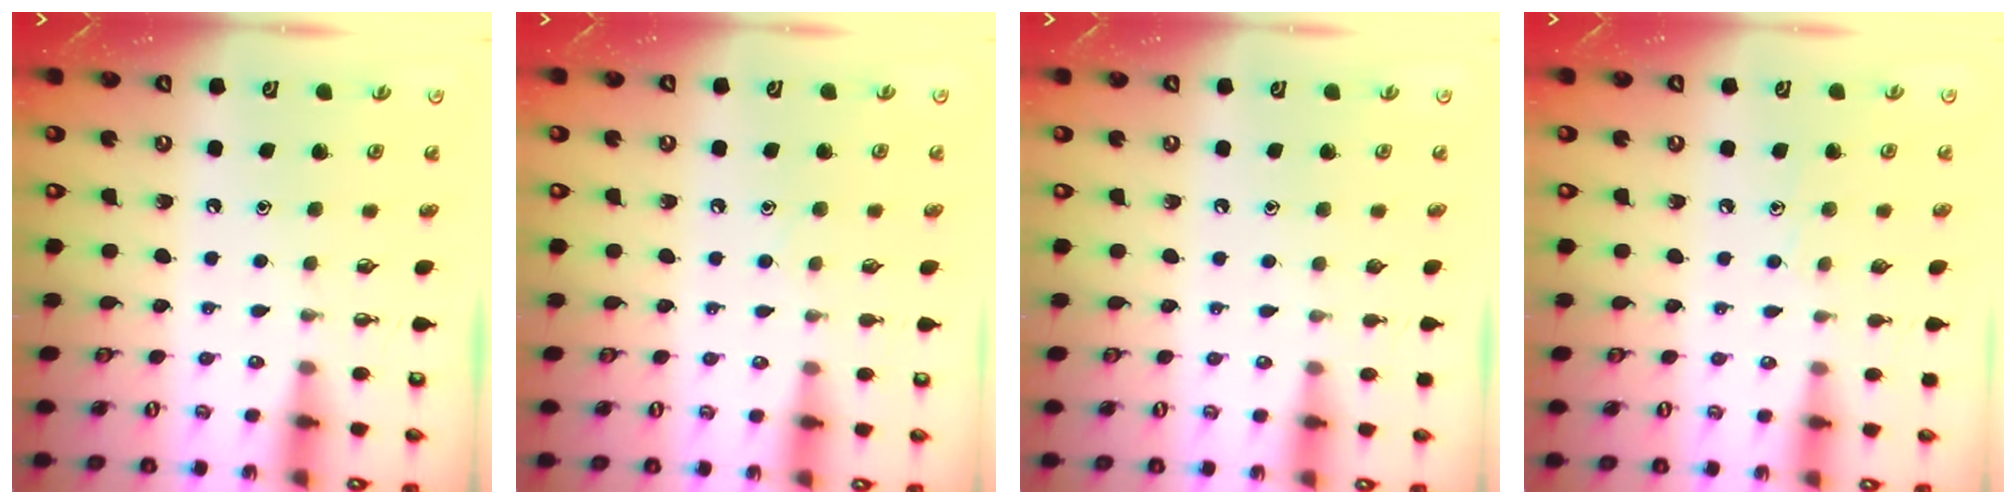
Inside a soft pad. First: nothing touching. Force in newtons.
{"total": 5.4, "press": 5.4, "slide": 0.6}
{"total": 0.0}
{"total": 3.8, "press": 3.8, "slide": 0.4}